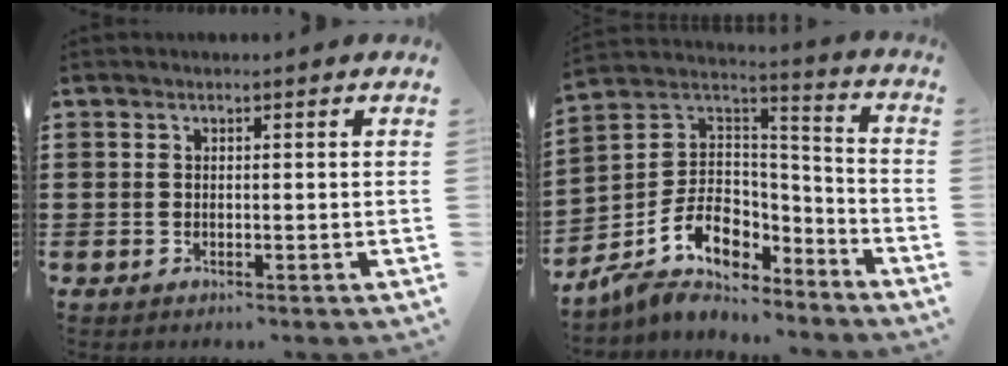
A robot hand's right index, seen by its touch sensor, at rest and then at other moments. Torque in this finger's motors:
{"motor_torque": [0.58, -0.58, 0.07, 0.01]}